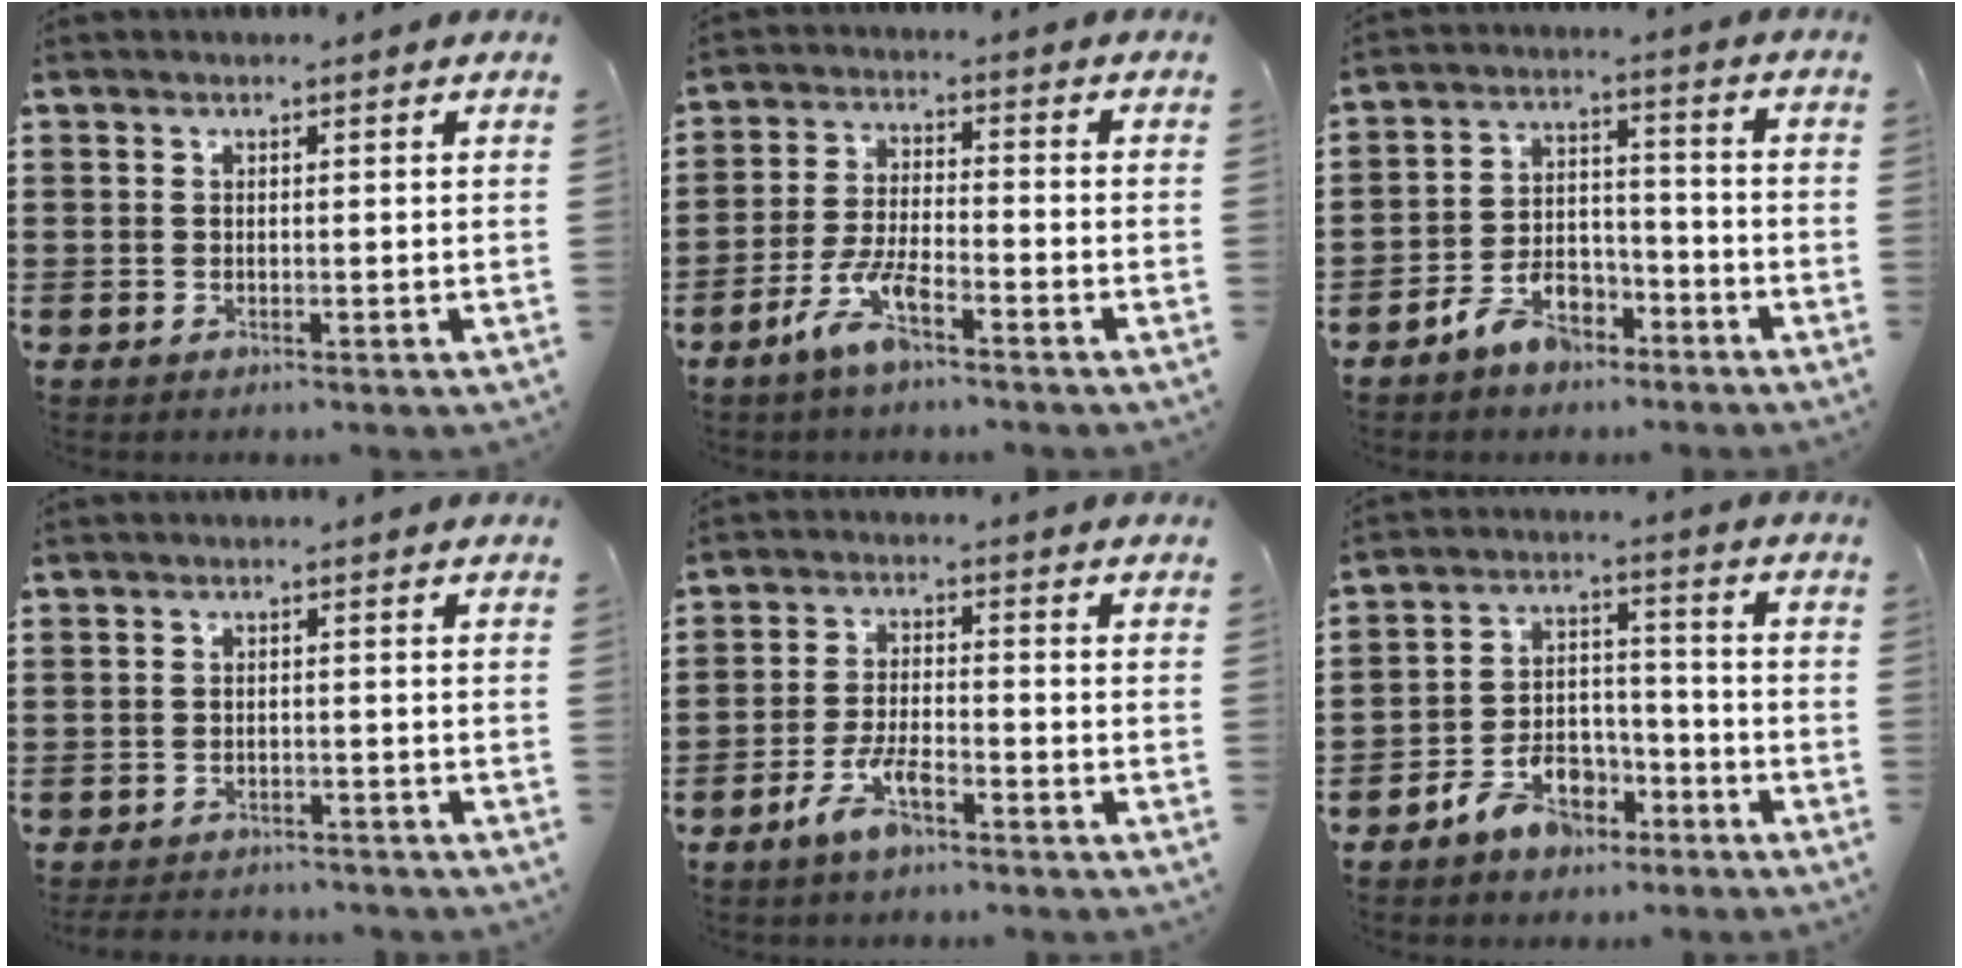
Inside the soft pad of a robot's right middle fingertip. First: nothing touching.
{"total": 7.0, "force": [-4.4, 1.6, 5.2], "torque": [-0.117, -0.003, -0.085]}
{"total": 7.0, "force": [-5.6, 3.2, 2.7], "torque": [-0.055, 0.022, -0.108]}
{"total": 2.4, "force": [-2.4, 0.3, 0.0], "torque": [-0.007, -0.001, -0.051]}
{"total": 6.0, "force": [-3.9, 1.8, 4.2], "torque": [-0.095, 0.003, -0.075]}
{"total": 7.9, "force": [-6.0, 4.1, 3.1], "torque": [-0.059, 0.026, -0.114]}